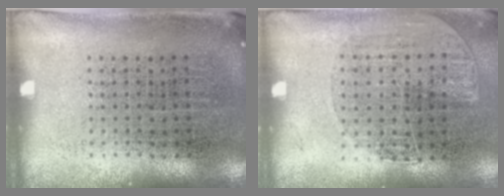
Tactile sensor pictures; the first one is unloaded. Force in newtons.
{"total": 1.1, "press": 1.1, "slide": 0.4}